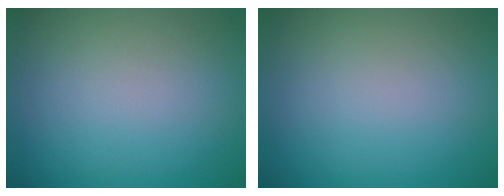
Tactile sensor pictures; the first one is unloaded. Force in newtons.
{"total": 0.0}